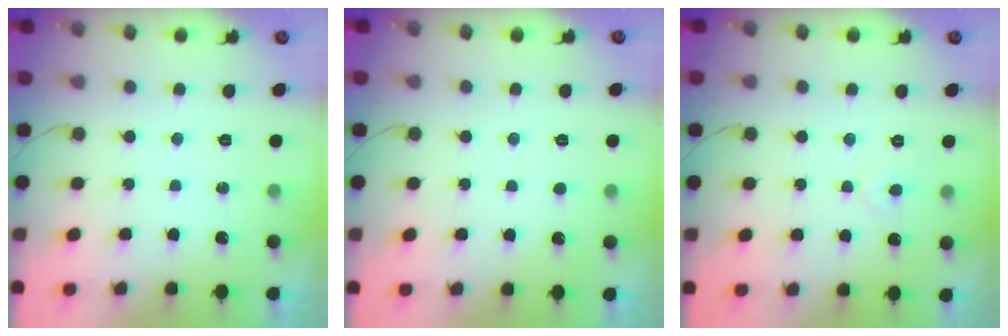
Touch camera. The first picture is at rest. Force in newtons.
{"total": 2.6, "press": 2.6, "slide": 0.1}
{"total": 3.1, "press": 3.0, "slide": 0.4}